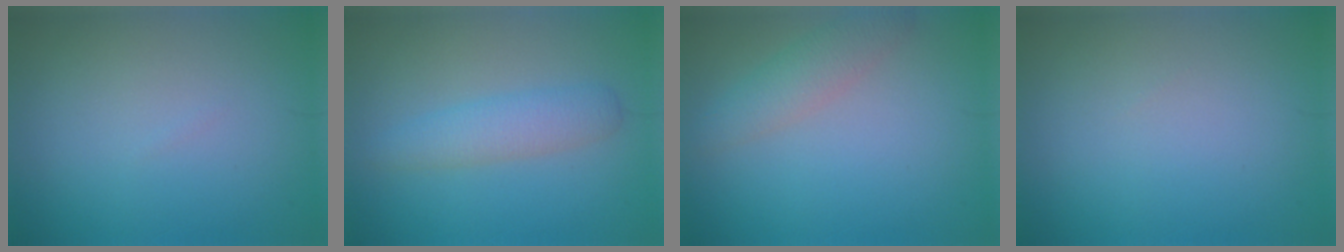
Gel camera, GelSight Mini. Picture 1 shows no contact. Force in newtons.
{"total": 3.0, "press": 3.0, "slide": 0.1}
{"total": 2.7, "press": 2.7, "slide": 0.0}
{"total": 0.0}